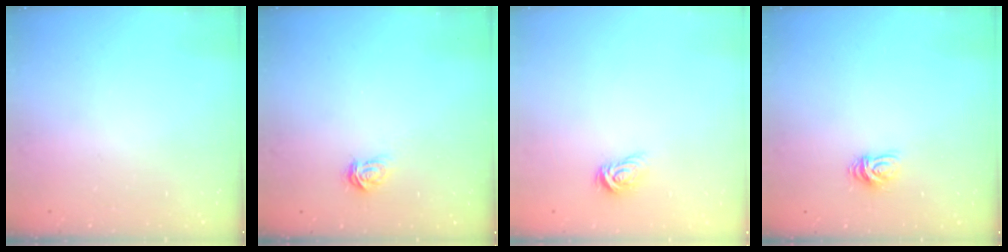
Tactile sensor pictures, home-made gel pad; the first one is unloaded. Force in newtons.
{"total": 3.0, "press": 3.0, "slide": 0.3}
{"total": 3.7, "press": 3.7, "slide": 0.4}
{"total": 5.6, "press": 5.6, "slide": 0.7}